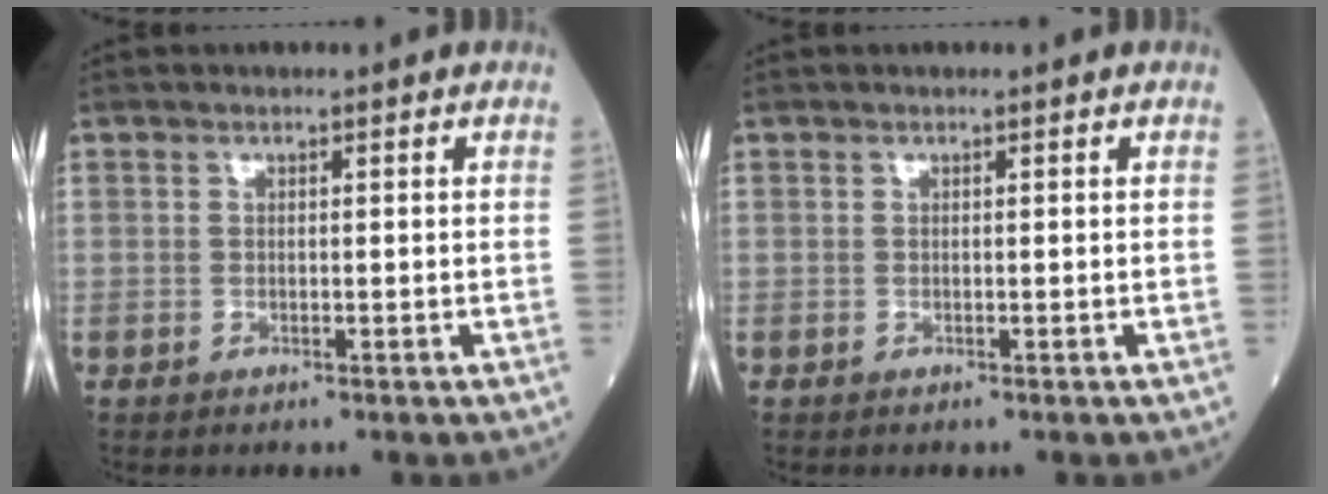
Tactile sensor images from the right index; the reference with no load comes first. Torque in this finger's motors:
{"motor_torque": [0.19, -0.20, -0.03, -0.01]}